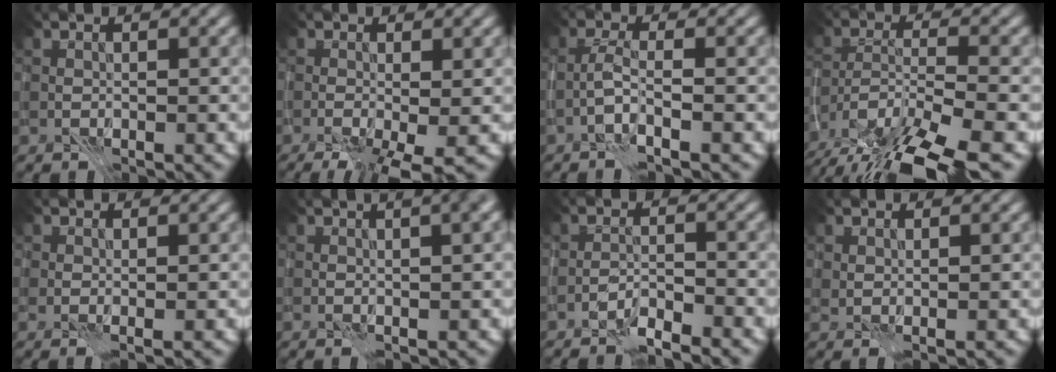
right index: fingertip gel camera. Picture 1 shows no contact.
{"total": 5.0, "force": [-2.1, 1.5, 4.3], "torque": [-0.068, -0.012, -0.032]}
{"total": 2.1, "force": [-0.8, 0.3, 1.9], "torque": [-0.044, 0.008, -0.027]}
{"total": 10.6, "force": [-8.0, 3.2, 6.1], "torque": [-0.115, -0.025, -0.139]}
{"total": 1.2, "force": [0.7, 0.4, 1.0], "torque": [-0.013, -0.003, 0.010]}
{"total": 6.5, "force": [2.4, 2.9, 5.3], "torque": [-0.023, 0.037, -0.005]}
{"total": 2.1, "force": [-1.9, 0.2, 0.9], "torque": [-0.015, 0.006, -0.039]}
{"total": 1.1, "force": [0.9, 0.1, 0.5], "torque": [-0.012, 0.001, 0.018]}